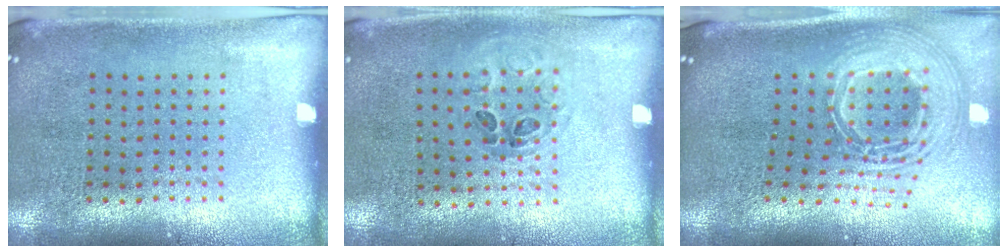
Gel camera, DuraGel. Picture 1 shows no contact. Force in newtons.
{"total": 1.1, "press": 0.7, "slide": 0.8}
{"total": 2.8, "press": 1.9, "slide": 2.1}